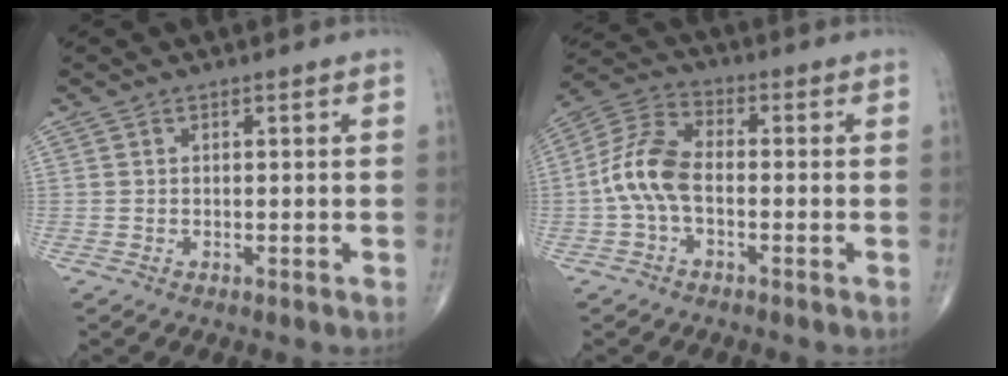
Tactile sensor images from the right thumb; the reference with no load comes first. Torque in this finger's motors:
{"motor_torque": [-0.16, 0.52, 0.69, -0.45, 0.31]}